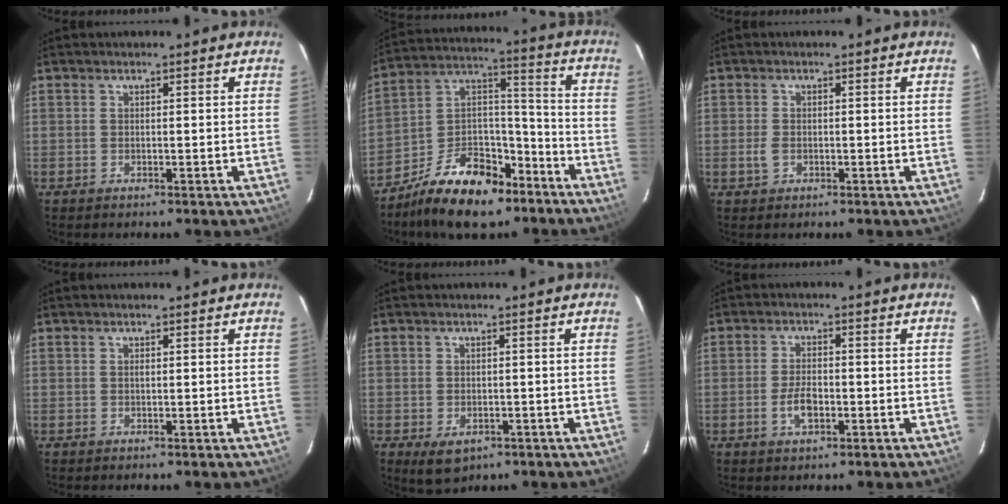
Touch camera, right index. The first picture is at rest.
{"total": 17.6, "force": [-11.8, 9.1, 9.5], "torque": [-0.181, 0.043, -0.188]}
{"total": 2.0, "force": [-0.6, 1.6, 1.1], "torque": [-0.025, 0.001, -0.011]}
{"total": 0.0}
{"total": 4.8, "force": [-2.2, 3.3, 2.8], "torque": [-0.054, -0.014, -0.025]}
{"total": 4.5, "force": [-1.6, 2.2, 3.5], "torque": [-0.073, -0.001, -0.026]}